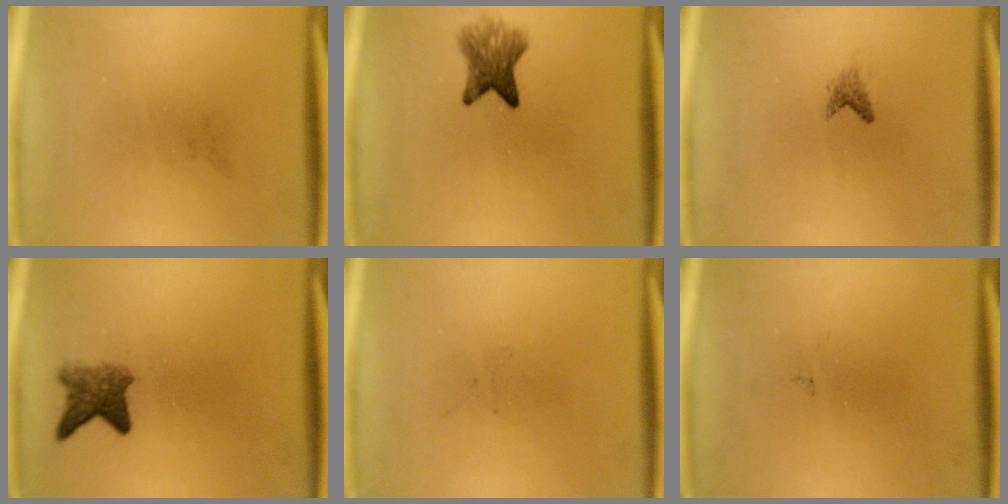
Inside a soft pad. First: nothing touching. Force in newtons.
{"total": 5.0}
{"total": 1.0}
{"total": 3.9}
{"total": 0.0}
{"total": 0.0}